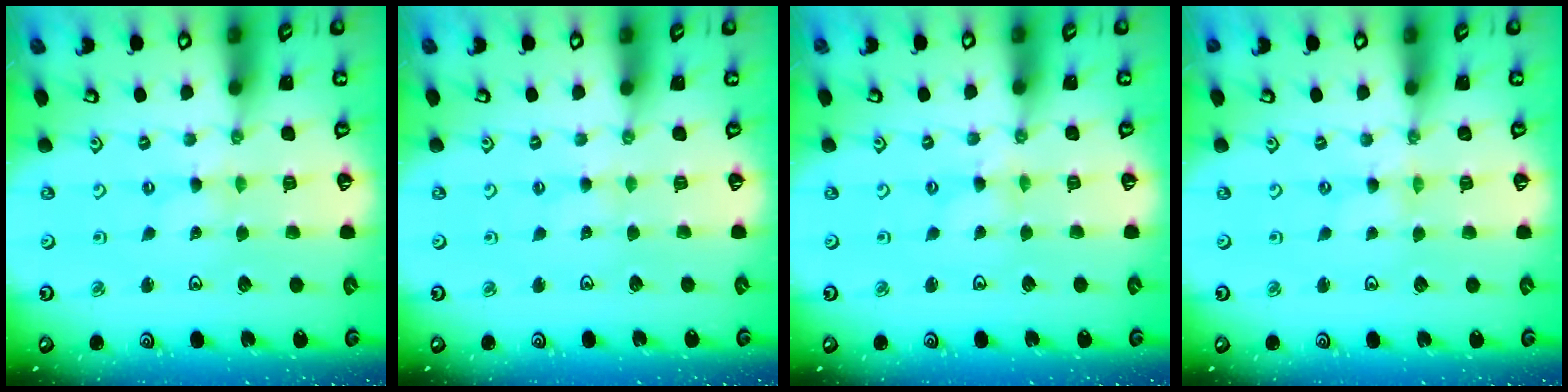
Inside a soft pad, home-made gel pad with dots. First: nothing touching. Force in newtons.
{"total": 1.4, "press": 1.4, "slide": 0.2}
{"total": 0.7, "press": 0.6, "slide": 0.2}
{"total": 0.0}